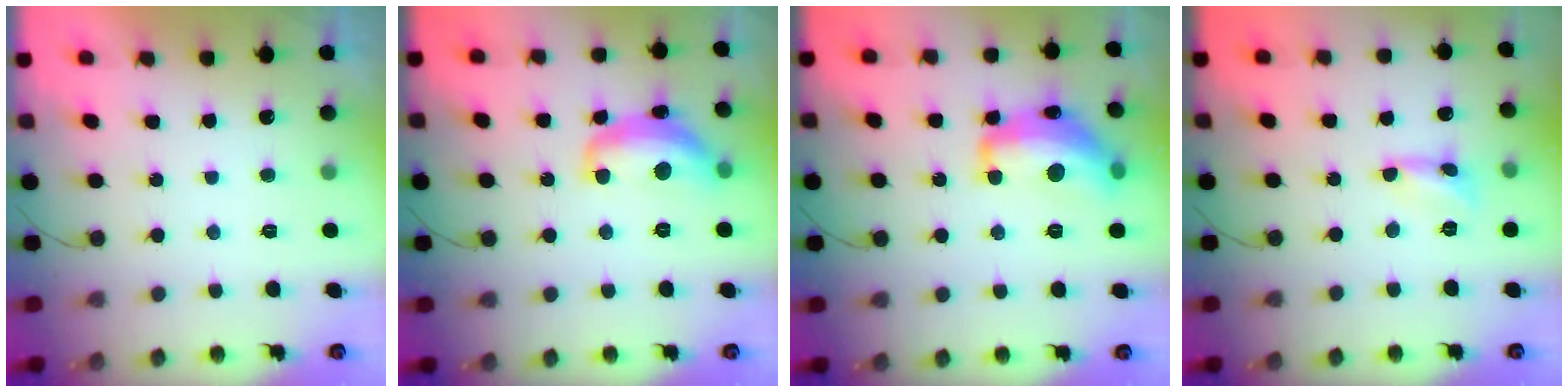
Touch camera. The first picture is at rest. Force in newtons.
{"total": 14.2, "press": 14.1, "slide": 1.2}
{"total": 17.2, "press": 17.2, "slide": 0.6}
{"total": 2.4, "press": 2.4, "slide": 0.2}